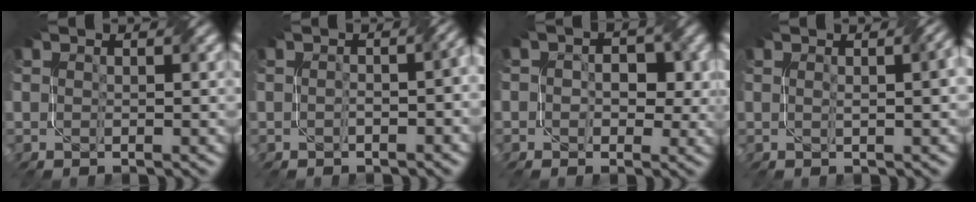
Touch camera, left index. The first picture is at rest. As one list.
[{"total": 3.0, "force": [-0.6, 1.2, 2.7], "torque": [-0.024, 0.005, -0.007]}, {"total": 3.9, "force": [0.5, 2.8, 2.7], "torque": [-0.017, 0.003, -0.002]}, {"total": 3.1, "force": [0.4, 1.0, 2.9], "torque": [-0.019, 0.013, -0.001]}]